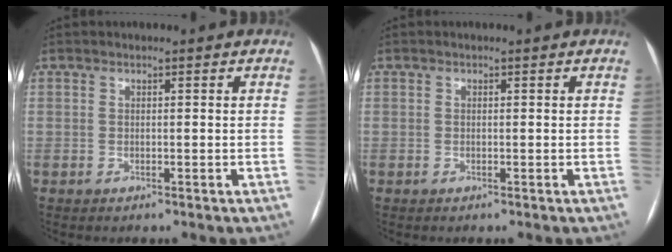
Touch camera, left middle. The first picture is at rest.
{"total": 0.0}